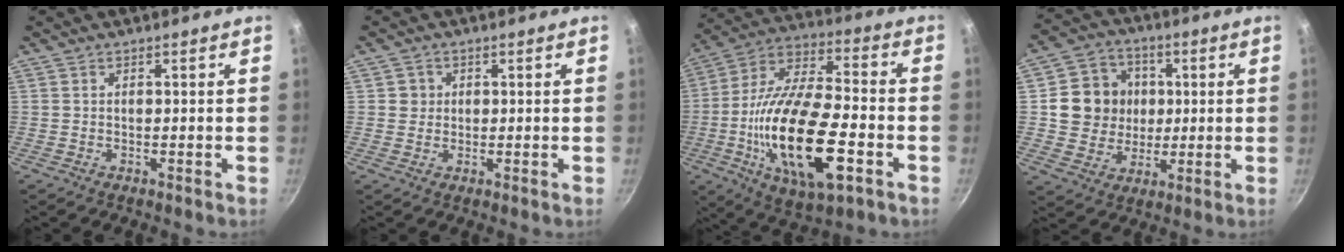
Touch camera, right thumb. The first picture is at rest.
{"total": 2.3, "force": [0.3, 2.3, 0.4], "torque": [0.008, 0.005, 0.002]}
{"total": 24.8, "force": [-6.4, 10.1, 21.7], "torque": [-0.397, 0.016, -0.114]}
{"total": 12.1, "force": [1.5, 11.1, 4.6], "torque": [-0.047, 0.010, 0.023]}